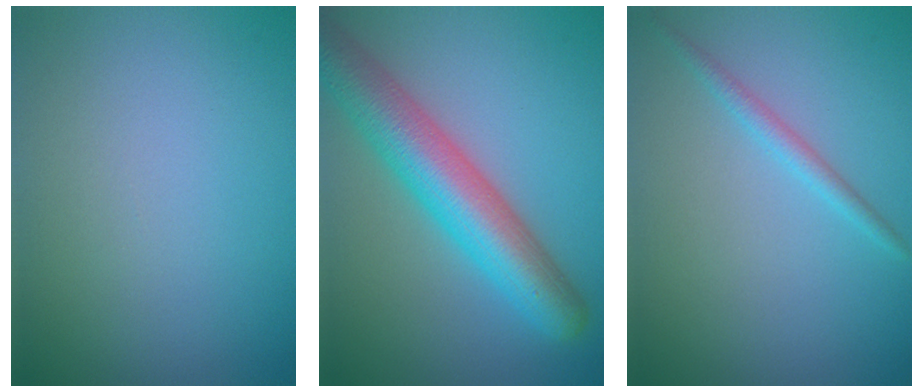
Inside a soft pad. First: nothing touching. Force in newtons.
{"total": 7.4, "press": 7.4, "slide": 0.2}
{"total": 1.4, "press": 1.4, "slide": 0.0}